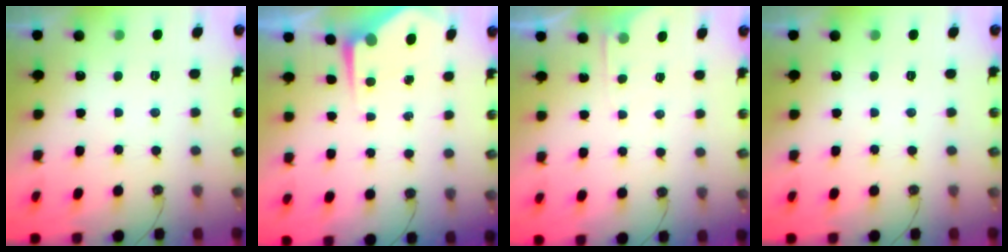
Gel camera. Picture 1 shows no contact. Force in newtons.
{"total": 4.4, "press": 4.4, "slide": 0.4}
{"total": 2.7, "press": 2.7, "slide": 0.4}
{"total": 0.0}